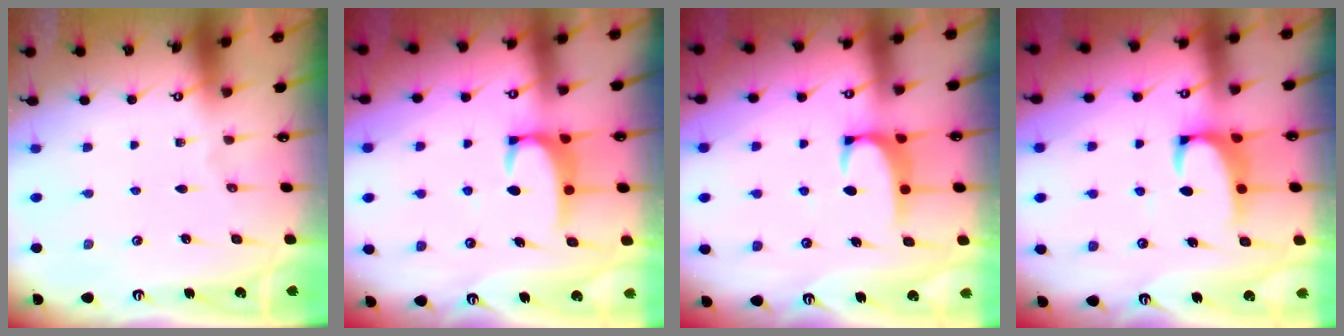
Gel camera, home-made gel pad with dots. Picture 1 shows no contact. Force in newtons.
{"total": 2.9, "press": 2.9, "slide": 0.3}
{"total": 2.0, "press": 2.0, "slide": 0.3}
{"total": 2.1, "press": 1.8, "slide": 0.9}